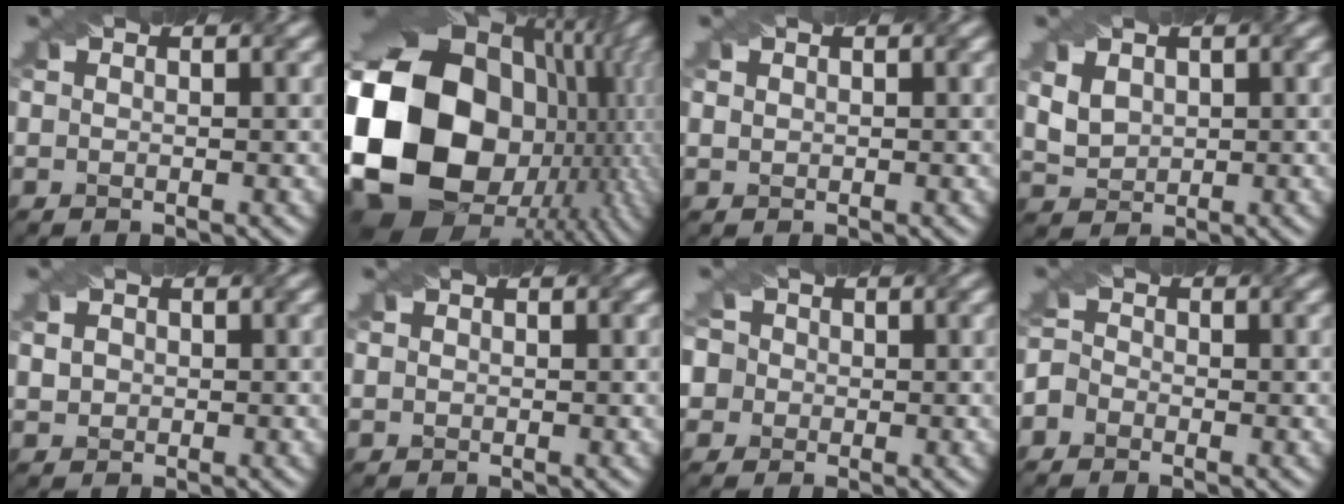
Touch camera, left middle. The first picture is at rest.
{"total": 23.2, "force": [-1.9, 18.4, 14.0], "torque": [-0.332, -0.033, -0.032]}
{"total": 1.5, "force": [0.9, 1.1, 0.6], "torque": [-0.021, 0.007, 0.016]}
{"total": 3.9, "force": [1.7, 2.9, 1.9], "torque": [-0.063, 0.011, 0.041]}
{"total": 2.2, "force": [0.7, 1.9, 1.0], "torque": [-0.022, 0.012, 0.012]}
{"total": 1.5, "force": [0.6, 1.2, 0.6], "torque": [-0.009, 0.013, 0.006]}
{"total": 5.7, "force": [0.3, 5.3, 2.1], "torque": [-0.036, 0.043, -0.020]}
{"total": 1.9, "force": [-1.3, 1.2, 0.5], "torque": [-0.006, 0.015, -0.025]}